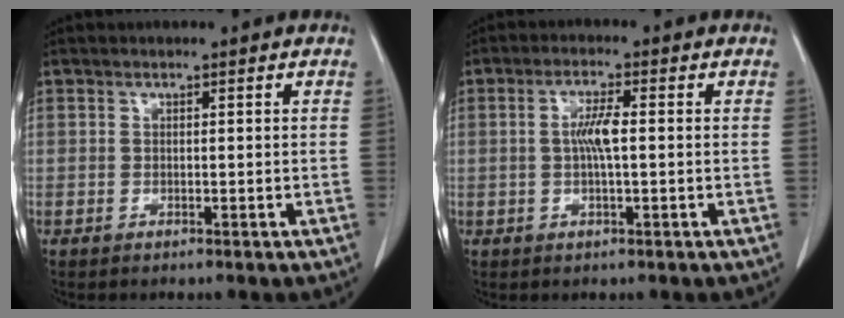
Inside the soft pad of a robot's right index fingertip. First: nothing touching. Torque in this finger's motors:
{"motor_torque": [0.90, -0.18, 0.37, 0.05]}